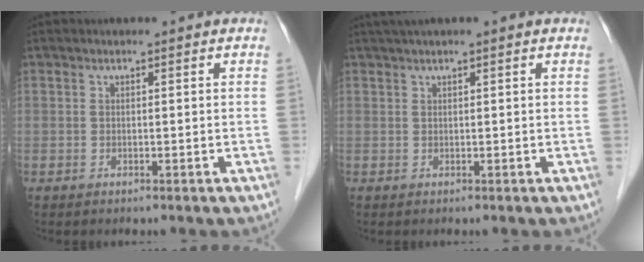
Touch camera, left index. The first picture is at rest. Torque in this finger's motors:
{"motor_torque": [0.02, -0.17, 0.31, 0.08]}